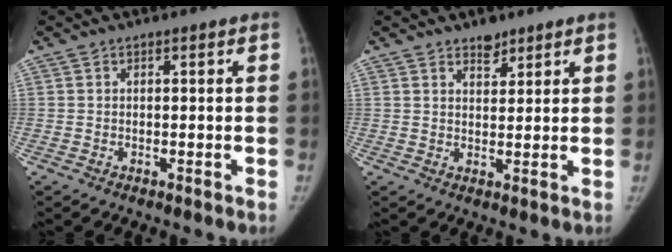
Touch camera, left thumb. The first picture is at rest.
{"total": 3.2, "force": [2.5, 1.6, 1.2], "torque": [-0.004, -0.018, 0.041]}